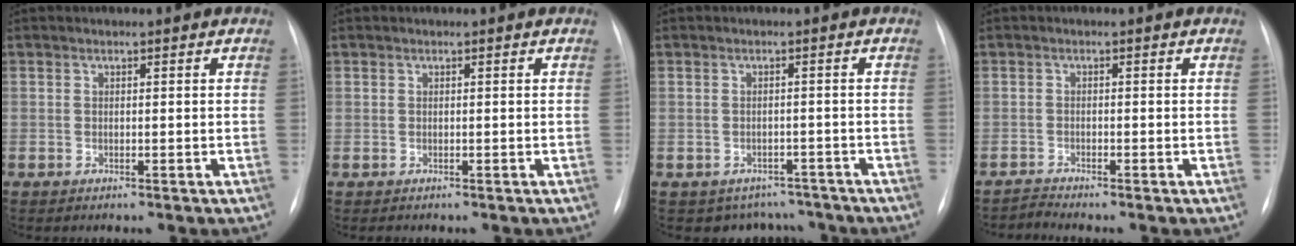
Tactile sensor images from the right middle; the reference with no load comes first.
{"total": 0.7, "force": [-0.3, 0.6, -0.1], "torque": [0.004, 0.007, -0.008]}
{"total": 5.5, "force": [-4.6, 3.1, -0.1], "torque": [0.013, 0.022, -0.053]}
{"total": 1.4, "force": [-1.2, -0.4, -0.5], "torque": [0.017, -0.009, -0.021]}